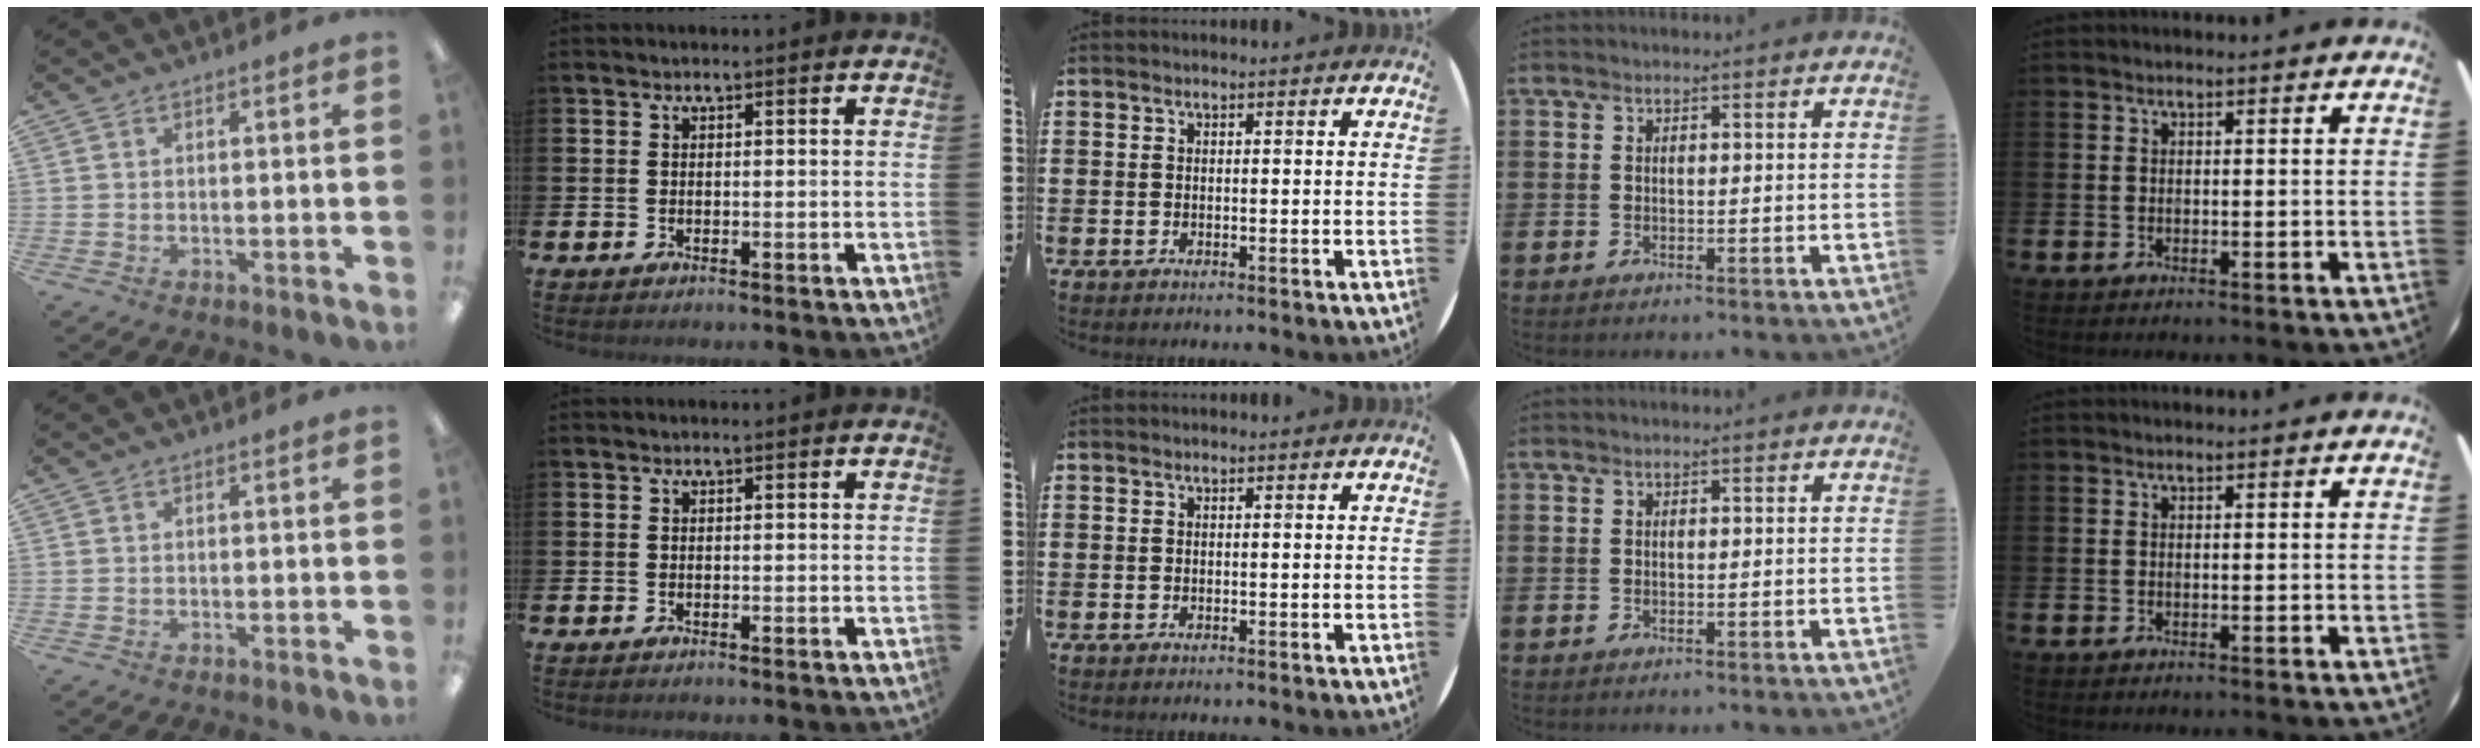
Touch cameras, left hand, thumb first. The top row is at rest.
{}